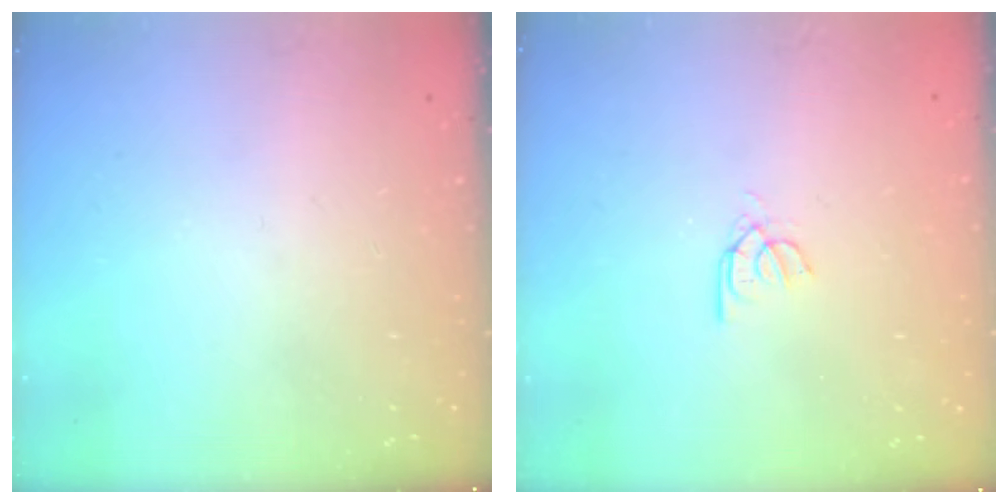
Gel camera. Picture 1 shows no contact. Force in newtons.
{"total": 2.6, "press": 2.6, "slide": 0.2}